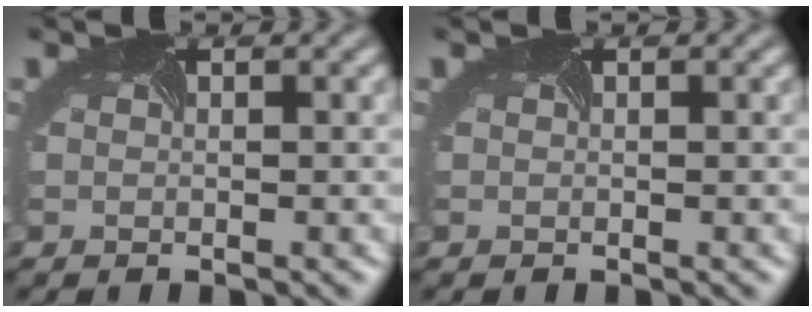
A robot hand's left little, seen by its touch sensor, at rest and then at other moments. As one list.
[{"total": 0.0}]